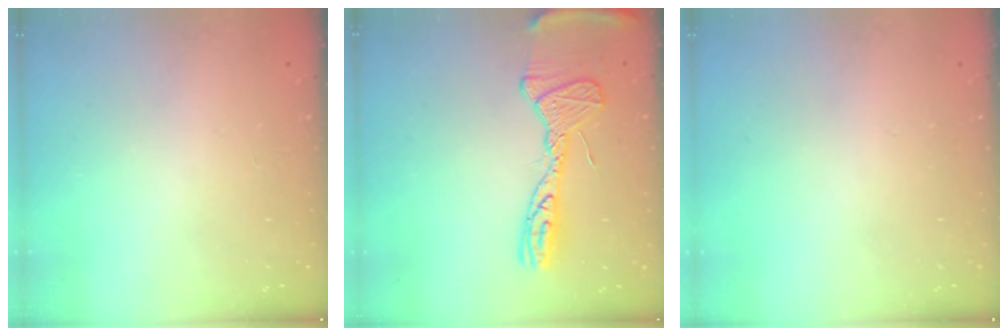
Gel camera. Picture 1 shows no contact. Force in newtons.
{"total": 14.0, "press": 14.0, "slide": 1.3}
{"total": 0.0}